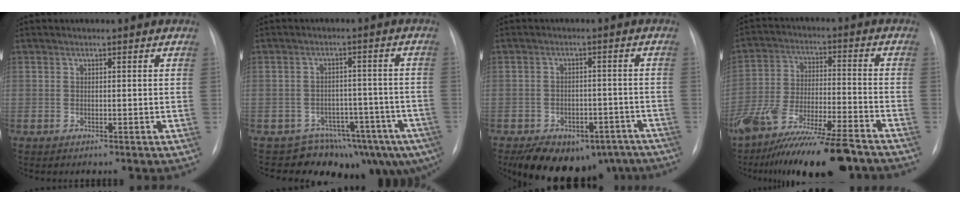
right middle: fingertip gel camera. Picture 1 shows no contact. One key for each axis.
{"total": 10.9, "fx": -8.5, "fy": 5.7, "fz": 3.8, "tx": -0.021, "ty": 0.044, "tz": -0.105}
{"total": 15.4, "fx": -11.0, "fy": 8.8, "fz": 6.4, "tx": -0.114, "ty": 0.011, "tz": -0.135}
{"total": 20.8, "fx": -16.5, "fy": 2.7, "fz": 12.4, "tx": -0.198, "ty": -0.030, "tz": -0.275}